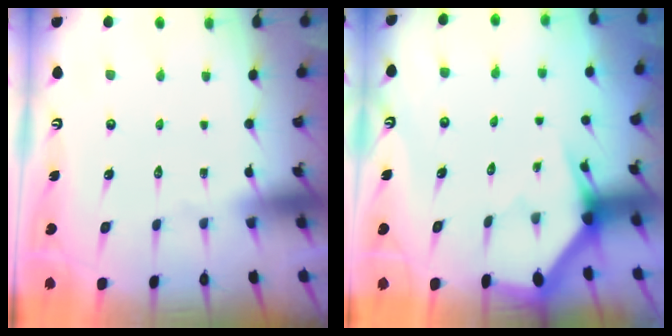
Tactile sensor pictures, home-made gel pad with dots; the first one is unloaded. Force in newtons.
{"total": 3.1, "press": 3.1, "slide": 0.2}